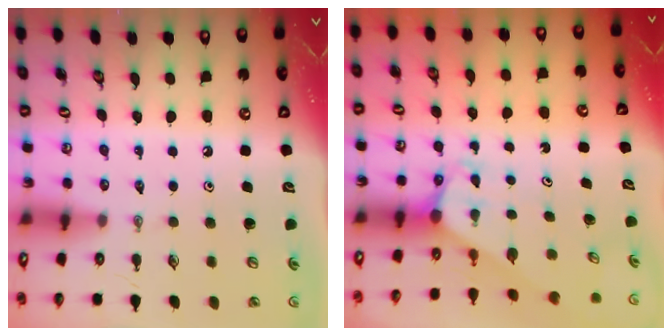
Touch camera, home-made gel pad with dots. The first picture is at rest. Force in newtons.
{"total": 2.9, "press": 2.9, "slide": 0.0}